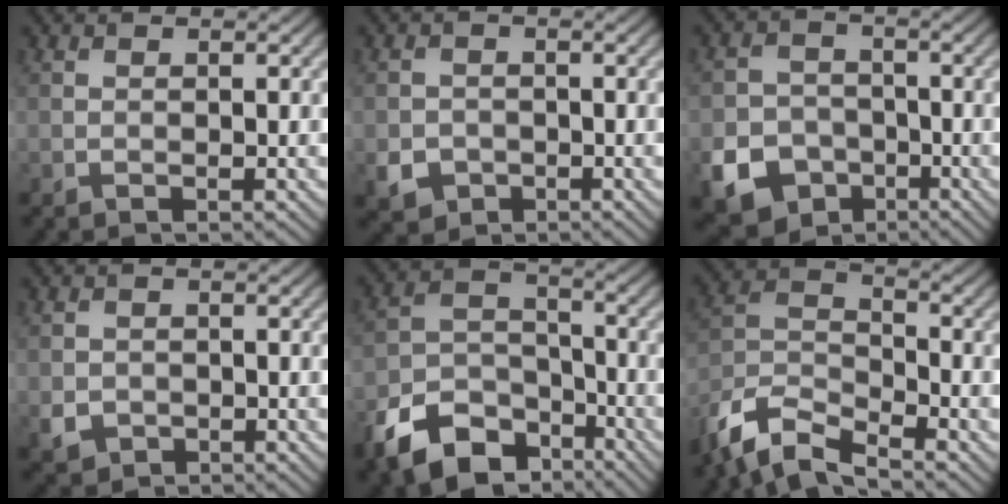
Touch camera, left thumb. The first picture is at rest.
{"total": 3.3, "force": [-1.5, 2.7, 1.2], "torque": [-0.029, -0.011, -0.029]}
{"total": 8.6, "force": [-4.3, 6.6, 3.5], "torque": [-0.082, -0.023, -0.089]}
{"total": 2.5, "force": [-0.9, 2.1, 0.9], "torque": [-0.021, -0.010, -0.017]}
{"total": 11.7, "force": [-7.5, 6.8, 5.8], "torque": [-0.124, -0.022, -0.147]}
{"total": 9.1, "force": [-7.5, 2.7, 4.3], "torque": [-0.090, -0.007, -0.166]}